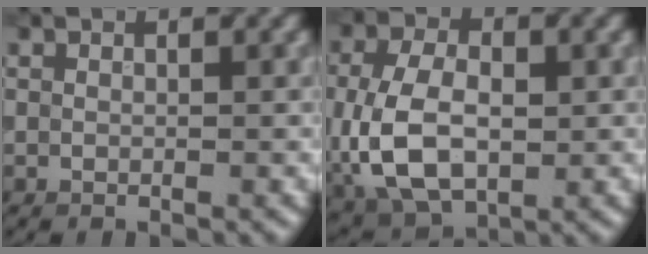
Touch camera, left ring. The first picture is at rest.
{"total": 8.3, "force": [-0.8, 5.4, 6.3], "torque": [-0.142, -0.005, -0.015]}